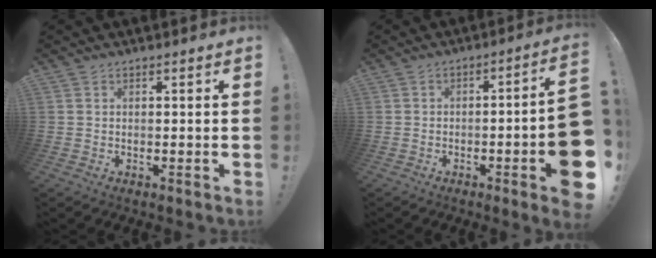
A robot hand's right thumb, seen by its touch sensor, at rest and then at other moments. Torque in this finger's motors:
{"motor_torque": [2.22, 2.79, 1.64, -1.12, 0.42]}